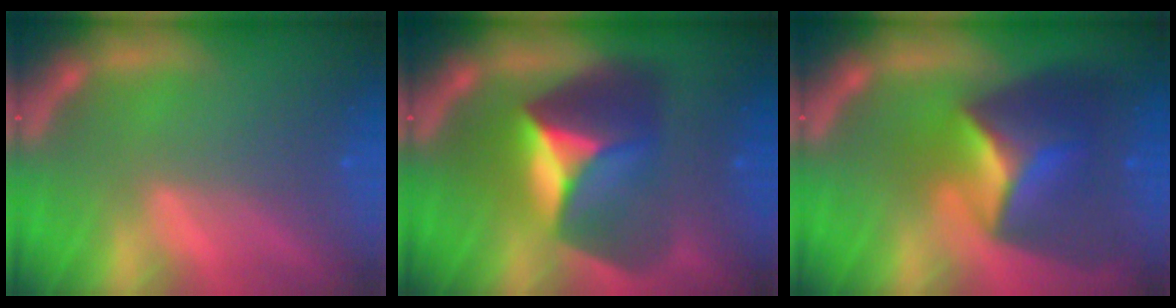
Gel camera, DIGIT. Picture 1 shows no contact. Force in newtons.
{"total": 9.5}
{"total": 8.9}